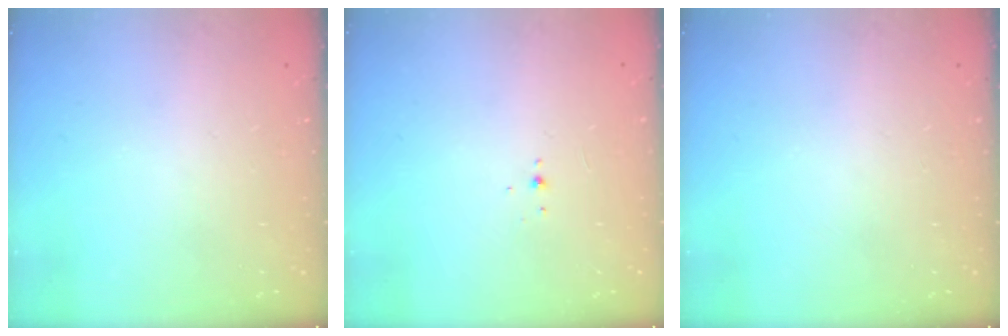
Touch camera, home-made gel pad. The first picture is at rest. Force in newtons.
{"total": 2.0, "press": 1.9, "slide": 0.8}
{"total": 0.0}